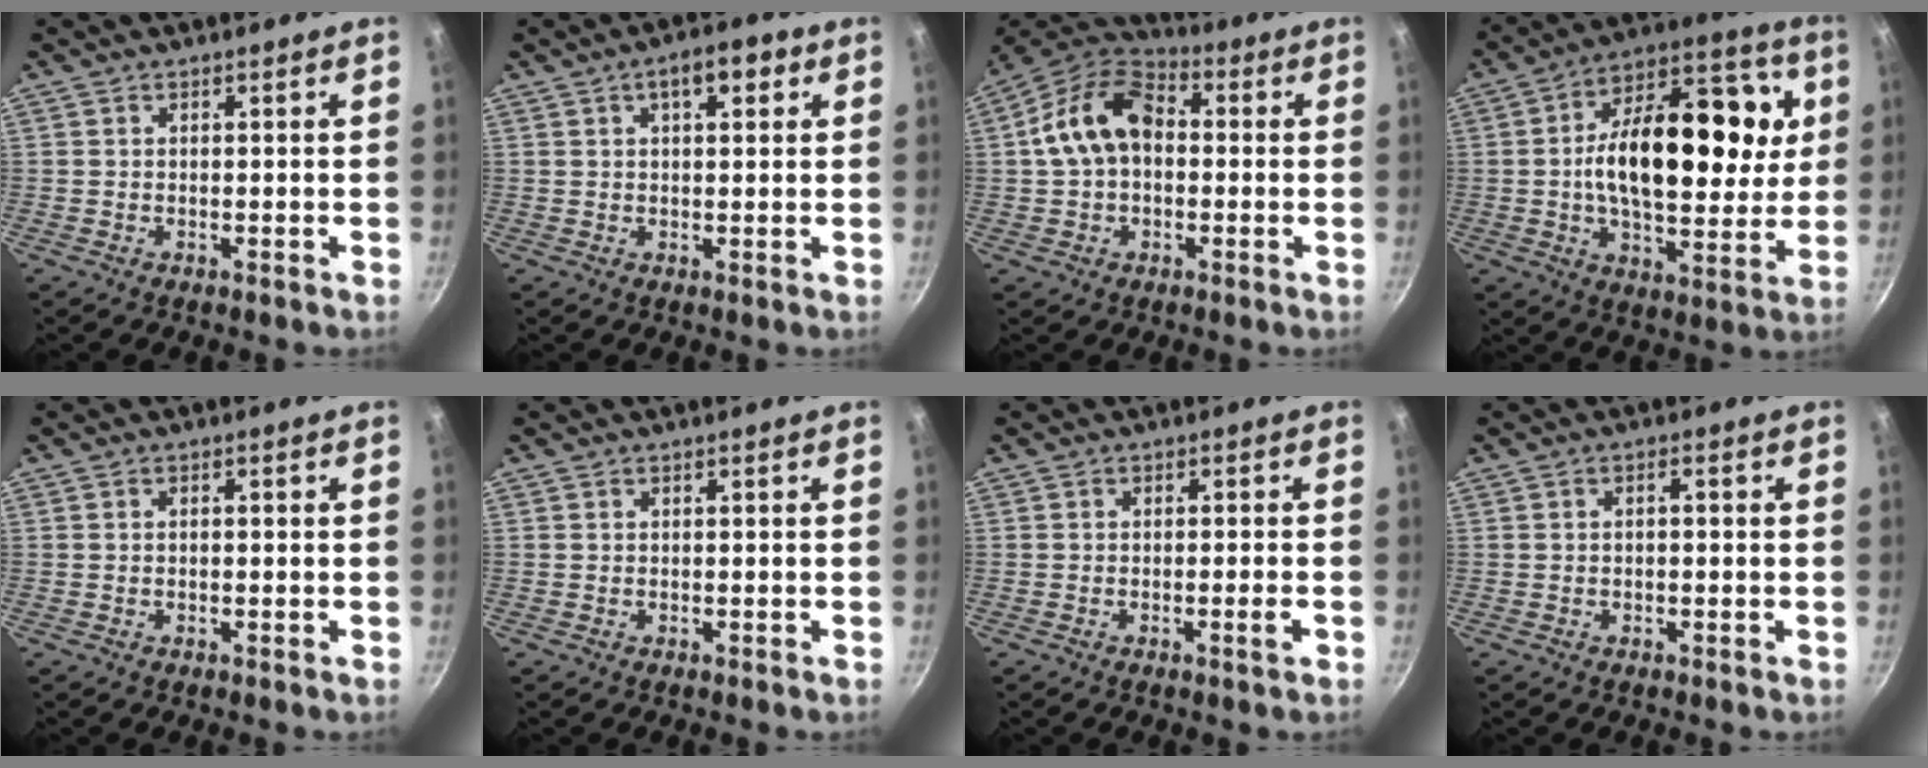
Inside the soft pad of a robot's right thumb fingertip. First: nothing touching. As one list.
[{"total": 6.1, "force": [2.5, 2.8, 4.9], "torque": [-0.054, 0.010, 0.031]}, {"total": 13.7, "force": [0.9, 9.5, 9.9], "torque": [-0.154, 0.038, -0.001]}, {"total": 25.1, "force": [3.2, 14.0, 20.6], "torque": [-0.301, 0.017, 0.036]}, {"total": 0.7, "force": [-0.1, 0.4, 0.6], "torque": [-0.010, 0.004, -0.001]}, {"total": 0.0}, {"total": 2.1, "force": [-0.9, 0.0, 1.9], "torque": [-0.030, 0.008, -0.013]}, {"total": 1.9, "force": [-0.2, 0.8, 1.7], "torque": [-0.028, 0.011, -0.002]}]